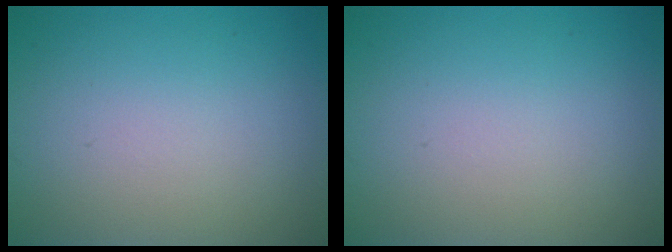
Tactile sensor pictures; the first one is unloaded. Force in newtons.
{"total": 0.0}